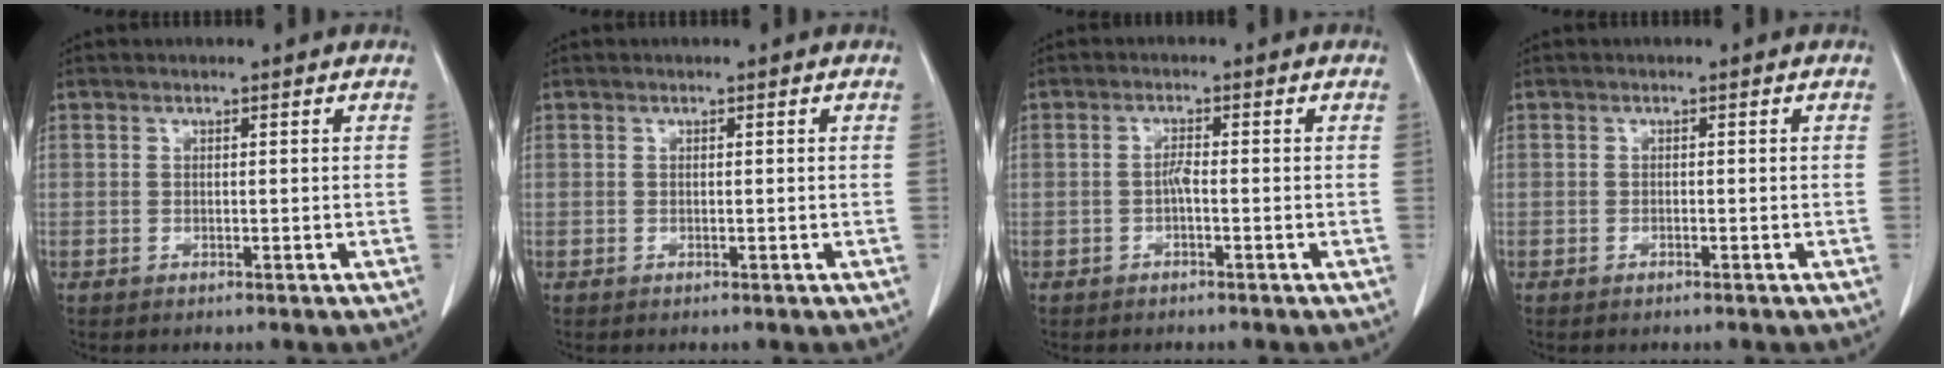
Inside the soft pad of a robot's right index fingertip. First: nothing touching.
{"total": 0.0}
{"total": 1.5, "force": [-0.5, 0.3, 1.4], "torque": [-0.027, 0.003, -0.009]}
{"total": 0.6, "force": [-0.5, 0.1, 0.3], "torque": [-0.013, -0.002, -0.006]}